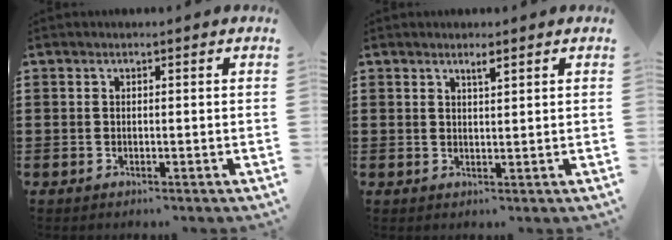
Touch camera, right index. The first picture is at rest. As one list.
[{"total": 1.6, "force": [1.2, 0.2, 1.1], "torque": [-0.014, -0.002, 0.019]}]